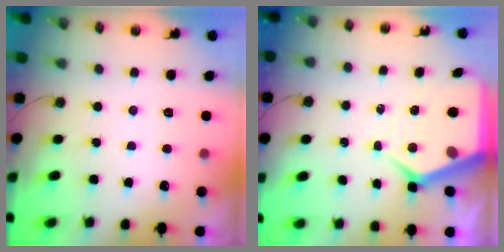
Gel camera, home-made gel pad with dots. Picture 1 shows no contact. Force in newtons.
{"total": 9.1, "press": 9.0, "slide": 0.8}